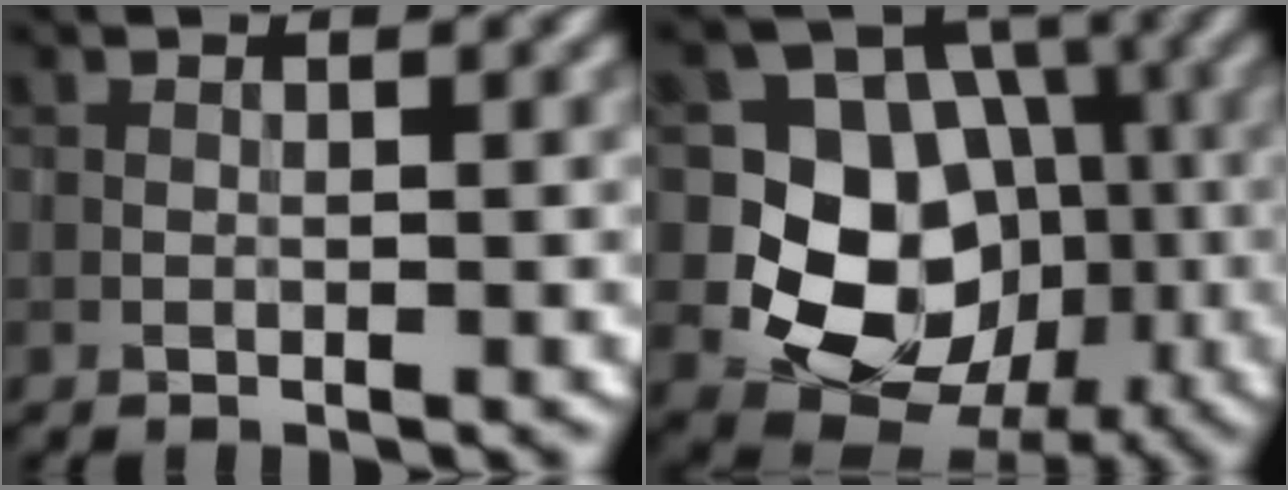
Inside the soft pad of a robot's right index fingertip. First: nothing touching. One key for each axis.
{"total": 9.5, "fx": -2.0, "fy": 8.1, "fz": 4.5, "tx": -0.057, "ty": 0.002, "tz": -0.056}